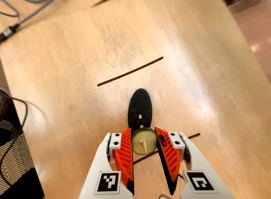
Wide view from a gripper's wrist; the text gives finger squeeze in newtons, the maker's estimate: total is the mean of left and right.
{"total": 8.8, "left": 8.7, "right": 8.8}